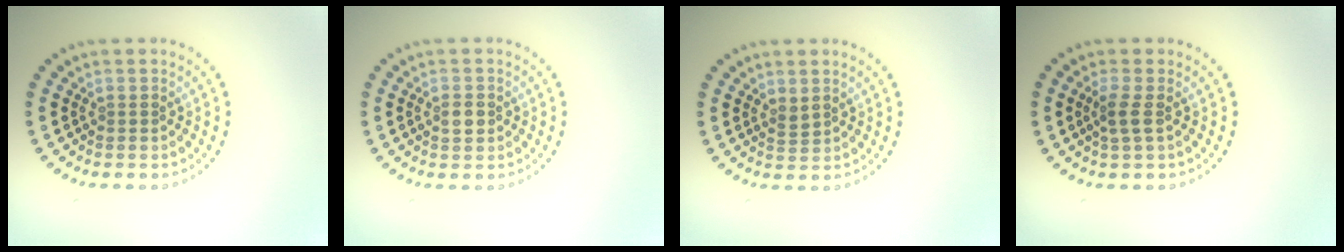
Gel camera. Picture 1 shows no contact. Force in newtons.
{"total": 1.5, "press": 1.4, "slide": 0.3}
{"total": 0.9, "press": 0.7, "slide": 0.5}
{"total": 1.6, "press": 1.3, "slide": 0.8}